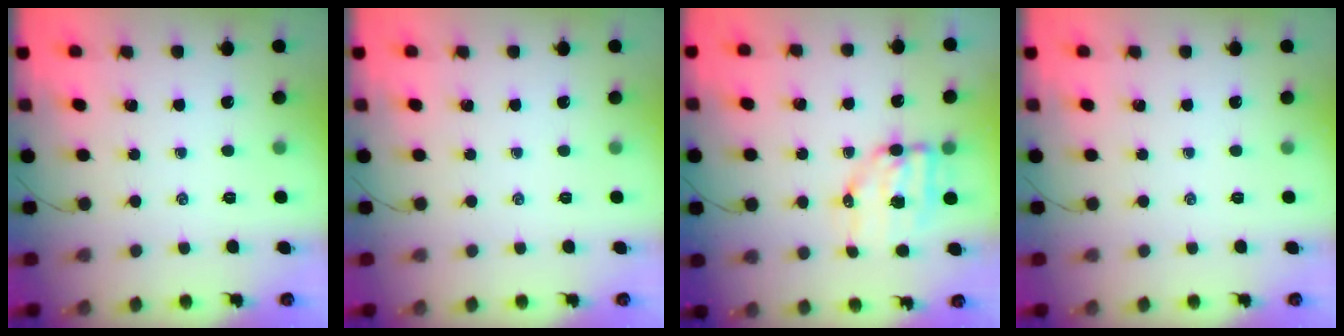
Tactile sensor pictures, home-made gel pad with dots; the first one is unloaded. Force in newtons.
{"total": 0.0}
{"total": 7.1, "press": 7.0, "slide": 1.4}
{"total": 0.0}